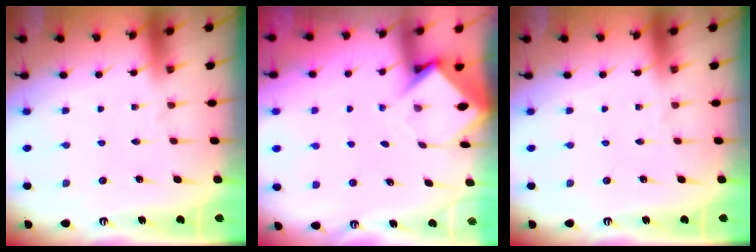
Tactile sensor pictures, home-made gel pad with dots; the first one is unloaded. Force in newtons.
{"total": 4.0, "press": 4.0, "slide": 0.2}
{"total": 0.0}